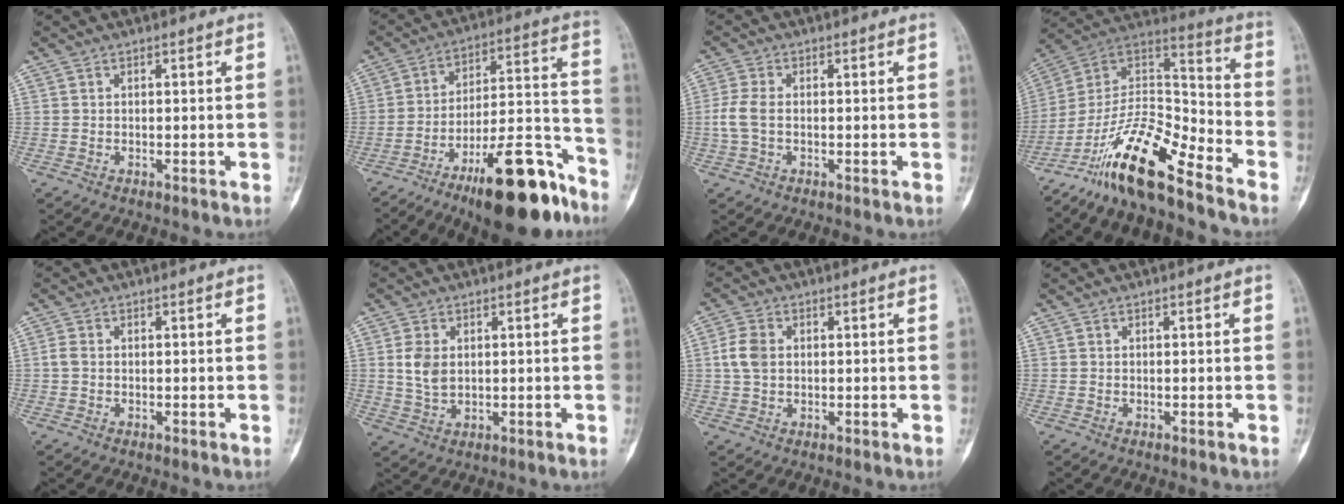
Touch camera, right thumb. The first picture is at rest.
{"total": 21.7, "force": [-14.1, 6.5, 15.2], "torque": [-0.190, 0.097, -0.224]}
{"total": 4.2, "force": [-0.4, 2.5, 3.4], "torque": [-0.091, 0.006, -0.012]}
{"total": 18.0, "force": [-13.4, 4.0, 11.3], "torque": [-0.194, 0.096, -0.248]}
{"total": 1.6, "force": [-0.1, 1.1, 1.1], "torque": [-0.026, 0.000, -0.005]}
{"total": 5.3, "force": [0.9, 3.5, 3.8], "torque": [-0.070, -0.003, 0.023]}
{"total": 5.0, "force": [0.6, 3.6, 3.4], "torque": [-0.072, 0.007, 0.008]}
{"total": 0.0}